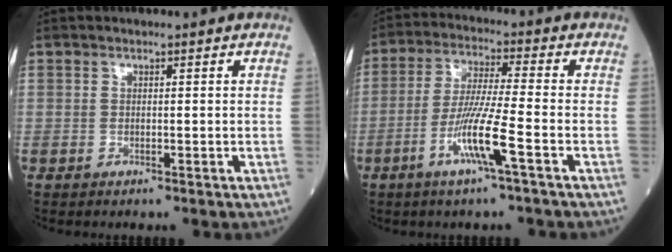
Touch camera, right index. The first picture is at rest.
{"total": 8.9, "force": [-3.7, -0.6, 8.1], "torque": [-0.159, -0.008, -0.076]}